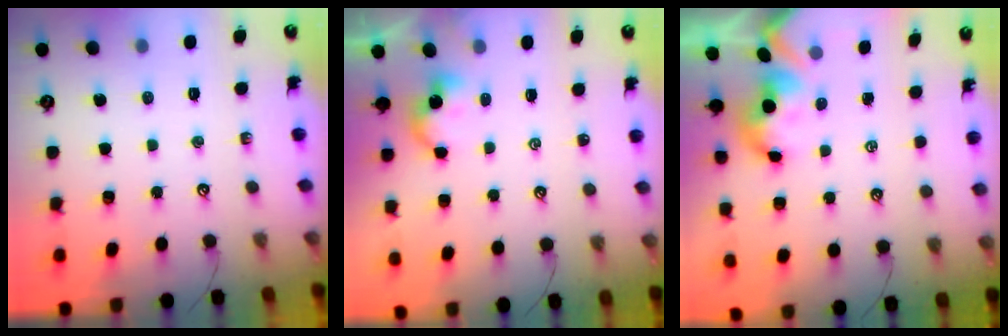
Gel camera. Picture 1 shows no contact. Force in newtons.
{"total": 0.9, "press": 0.8, "slide": 0.4}
{"total": 1.3, "press": 1.3, "slide": 0.0}